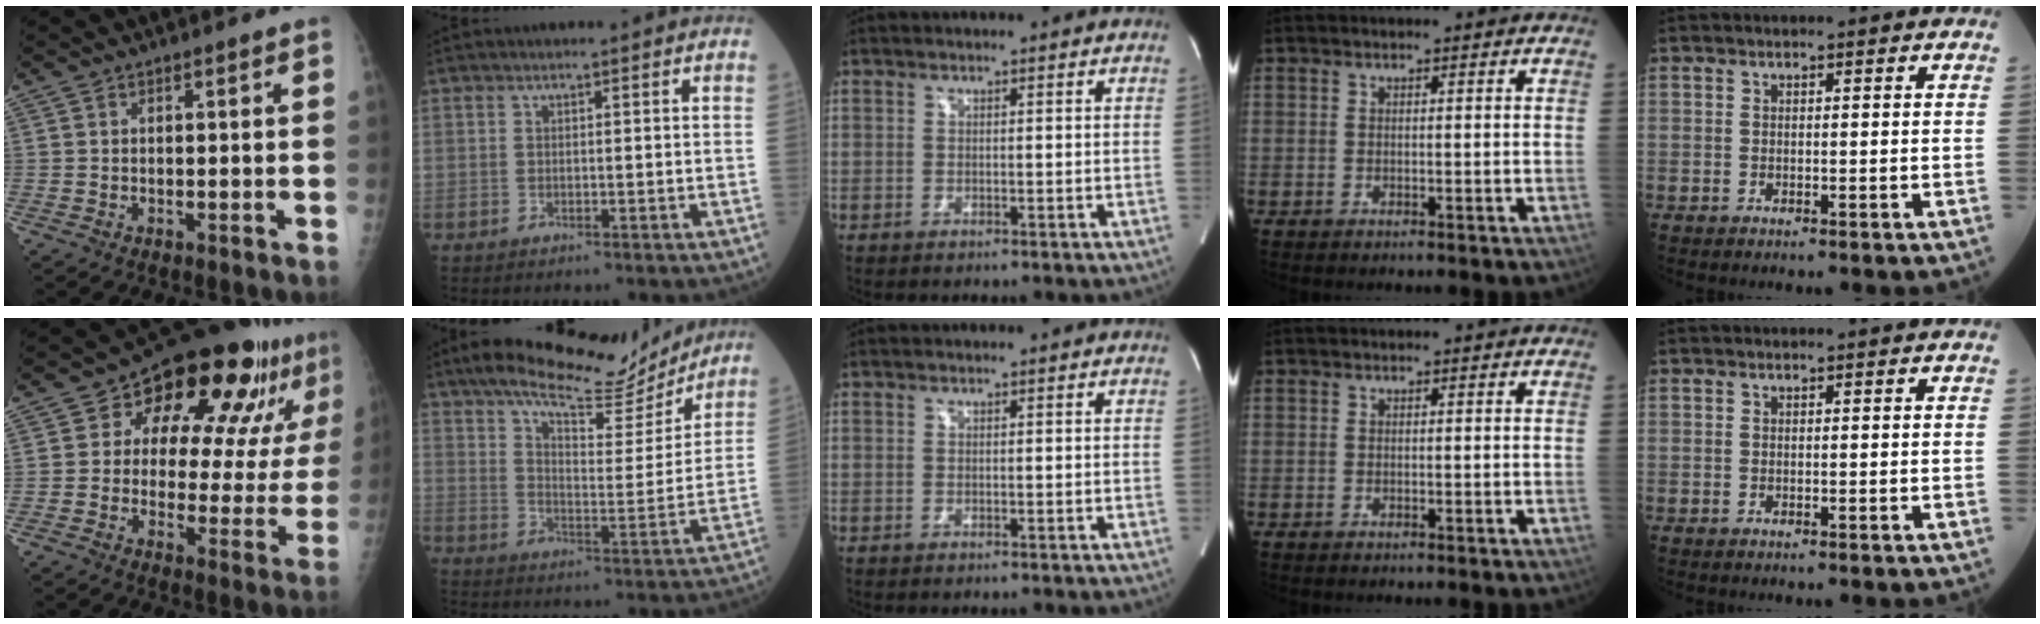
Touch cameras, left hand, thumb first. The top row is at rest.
{"thumb": {"total": 19.7, "force": [9.7, 9.4, 14.3], "torque": [-0.148, -0.011, 0.134]}, "index": {"total": 15.5, "force": [13.8, 3.1, 6.4], "torque": [-0.101, -0.012, 0.199]}}